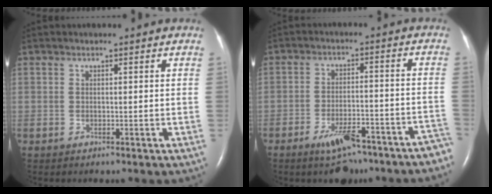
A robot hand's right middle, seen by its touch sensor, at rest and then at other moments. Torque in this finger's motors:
{"motor_torque": [0.15, -0.14, 0.12, 0.06]}